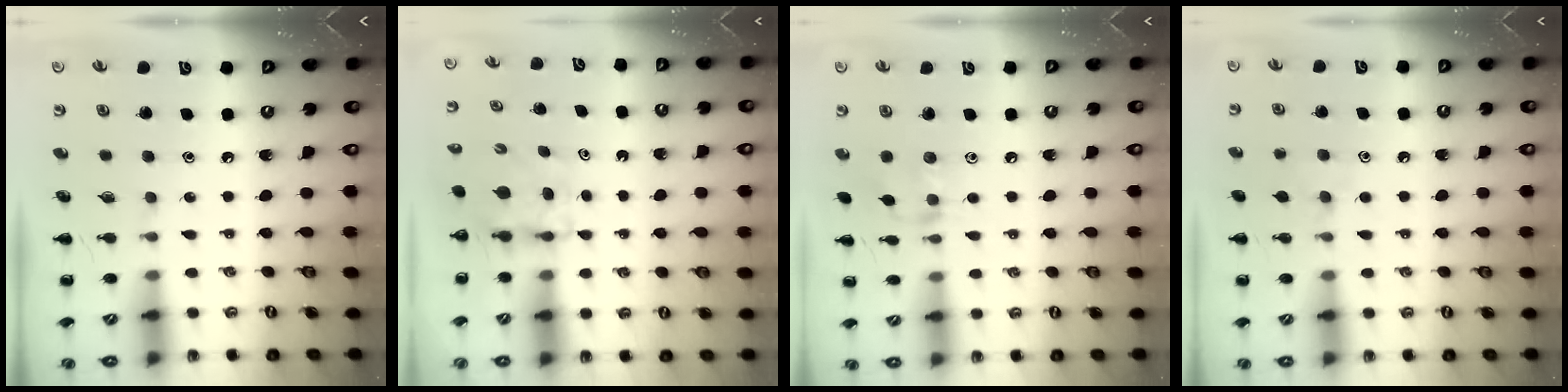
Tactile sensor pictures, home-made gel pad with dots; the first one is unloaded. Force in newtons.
{"total": 4.9, "press": 4.9, "slide": 0.3}
{"total": 6.7, "press": 6.6, "slide": 1.5}
{"total": 5.4, "press": 5.1, "slide": 1.7}